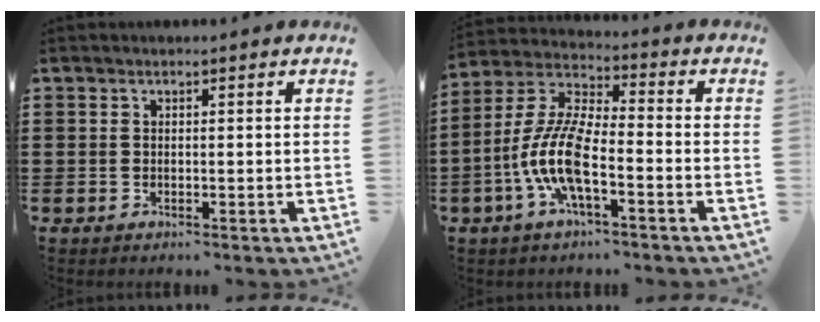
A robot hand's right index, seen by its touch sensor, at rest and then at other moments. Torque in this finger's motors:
{"motor_torque": [2.14, 0.00, 1.05, 0.21]}